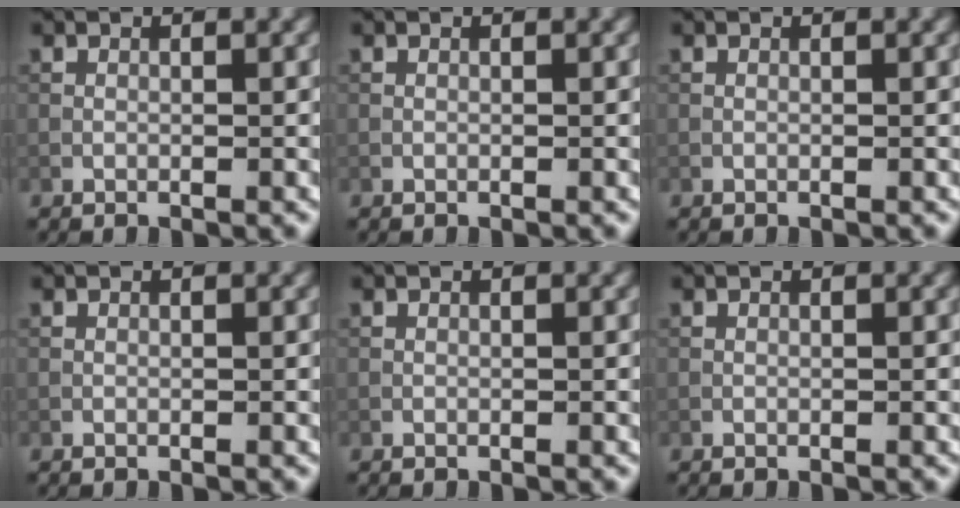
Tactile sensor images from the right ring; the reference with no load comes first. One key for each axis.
{"total": 0.0}
{"total": 0.0}
{"total": 0.0}
{"total": 0.0}
{"total": 0.0}